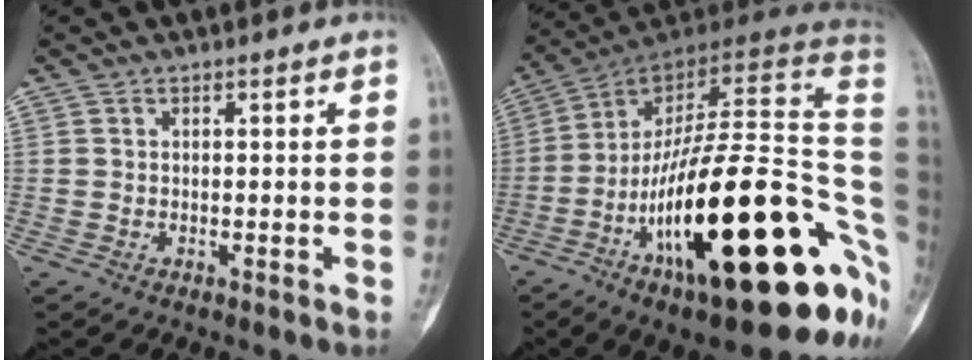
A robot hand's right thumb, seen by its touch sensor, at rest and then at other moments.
{"total": 36.1, "force": [-9.3, 11.1, 33.1], "torque": [-0.406, 0.062, -0.147]}